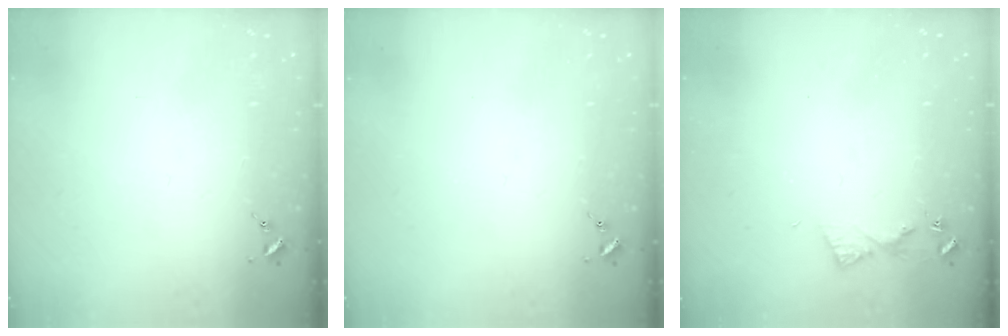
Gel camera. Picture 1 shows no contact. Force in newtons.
{"total": 0.0}
{"total": 4.8, "press": 4.7, "slide": 0.5}